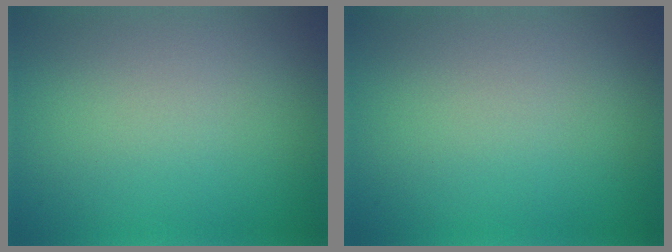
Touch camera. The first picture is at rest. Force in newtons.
{"total": 0.0}